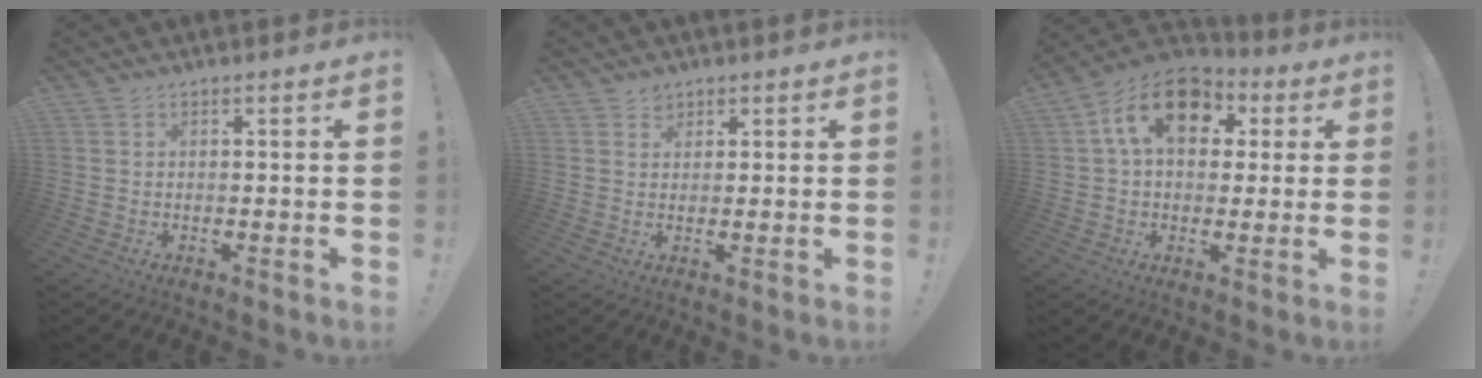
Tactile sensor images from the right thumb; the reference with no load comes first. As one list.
[{"total": 2.2, "force": [1.6, 1.5, -0.1], "torque": [0.006, -0.008, 0.029]}, {"total": 15.7, "force": [5.4, 10.5, 10.4], "torque": [-0.161, -0.002, 0.100]}]